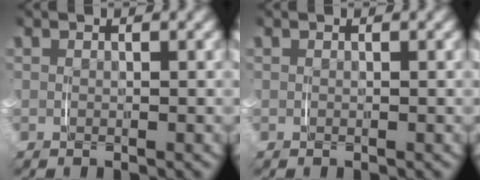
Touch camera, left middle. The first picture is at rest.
{"total": 0.0}